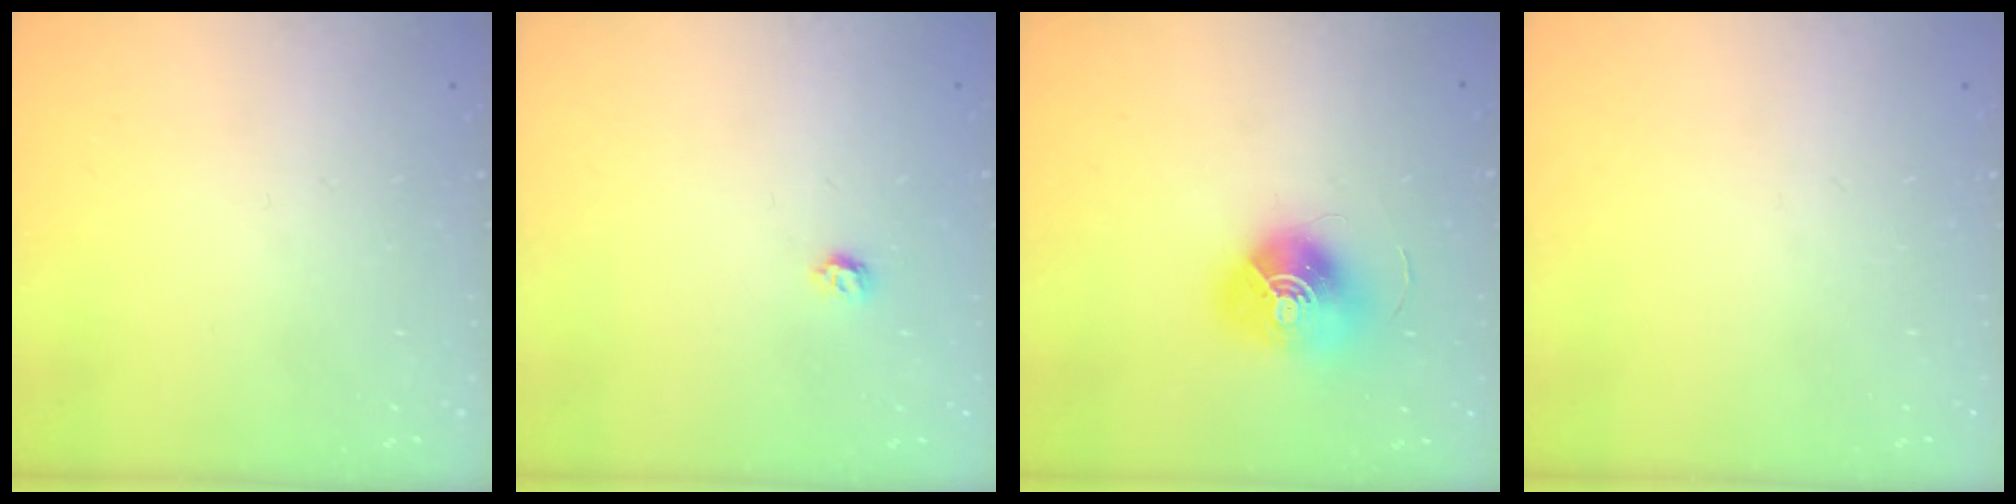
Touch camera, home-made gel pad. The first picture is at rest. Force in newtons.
{"total": 3.8, "press": 3.7, "slide": 0.6}
{"total": 14.4, "press": 14.4, "slide": 0.5}
{"total": 0.0}